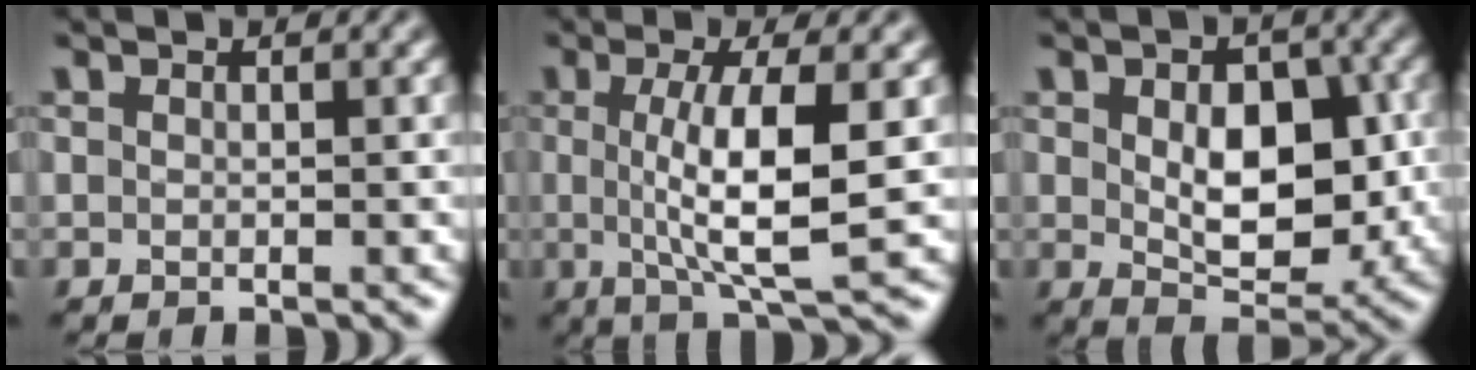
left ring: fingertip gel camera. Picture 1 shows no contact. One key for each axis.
{"total": 7.1, "fx": 0.1, "fy": 1.6, "fz": 6.9, "tx": -0.120, "ty": -0.007, "tz": 0.003}
{"total": 7.5, "fx": 0.3, "fy": 4.5, "fz": 6.0, "tx": -0.096, "ty": -0.009, "tz": 0.009}